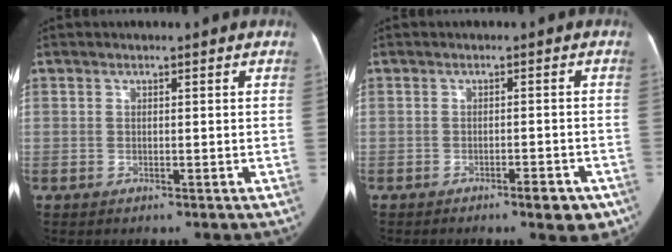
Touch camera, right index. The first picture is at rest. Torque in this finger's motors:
{"motor_torque": [0.07, -0.06, 0.03, 0.01]}